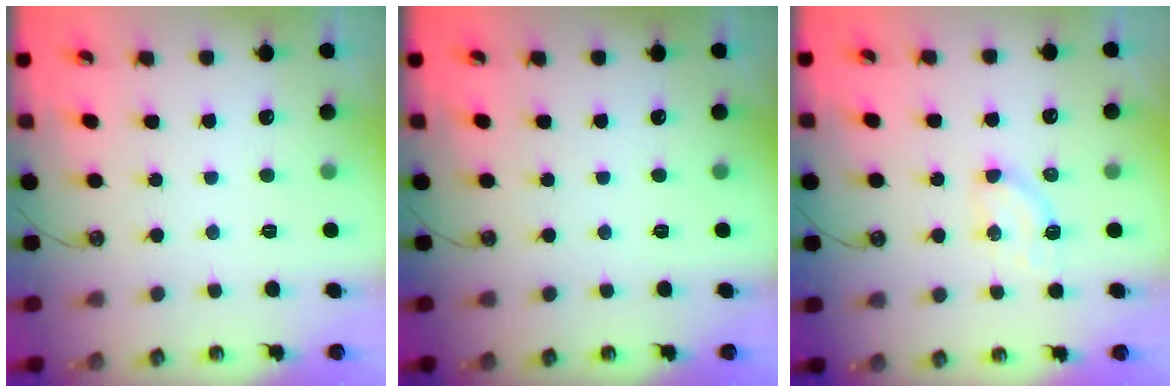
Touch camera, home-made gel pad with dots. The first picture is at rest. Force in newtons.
{"total": 0.0}
{"total": 5.1, "press": 5.1, "slide": 0.6}